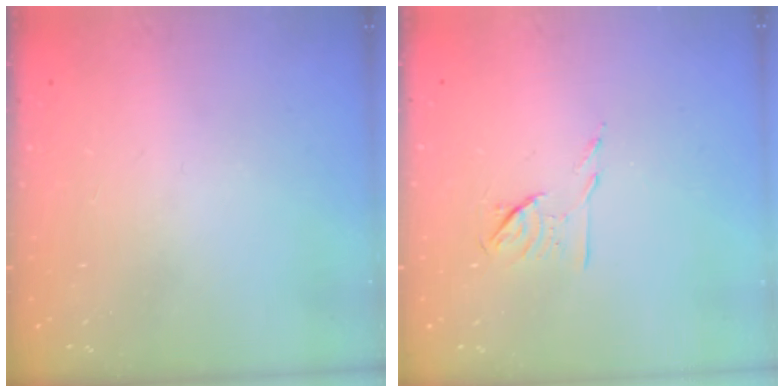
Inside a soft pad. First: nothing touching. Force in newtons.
{"total": 6.4, "press": 6.3, "slide": 1.2}